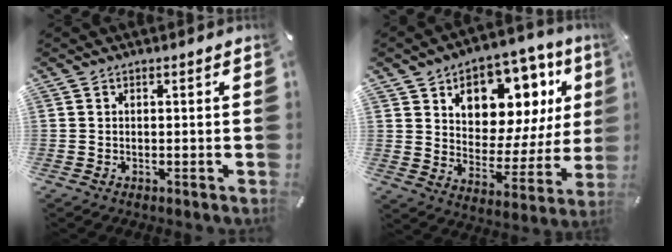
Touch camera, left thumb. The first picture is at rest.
{"total": 13.3, "force": [7.9, 8.6, 6.4], "torque": [-0.086, -0.070, 0.134]}